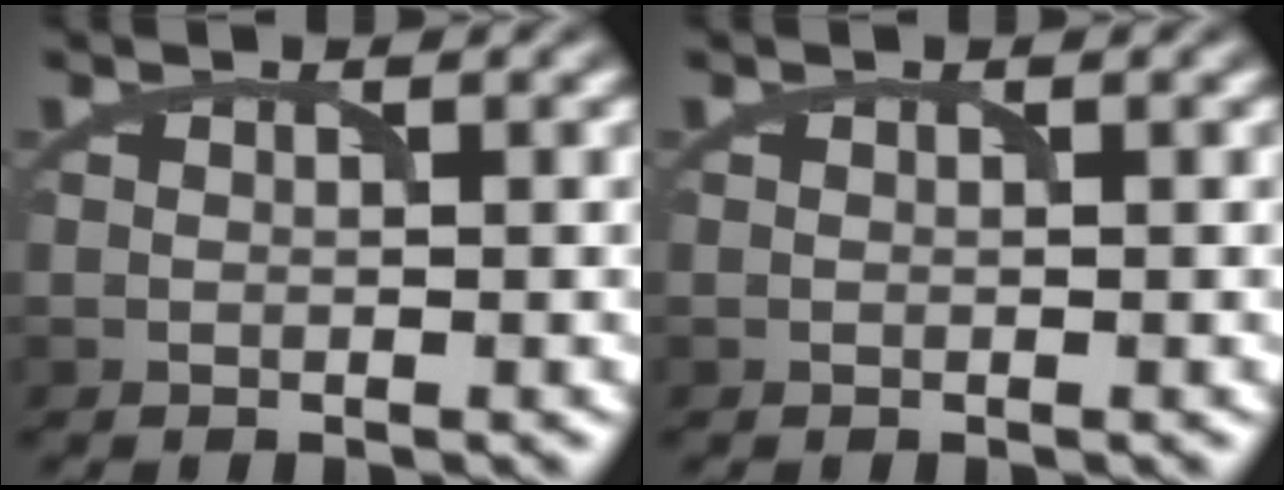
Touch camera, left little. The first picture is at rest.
{"total": 0.0}